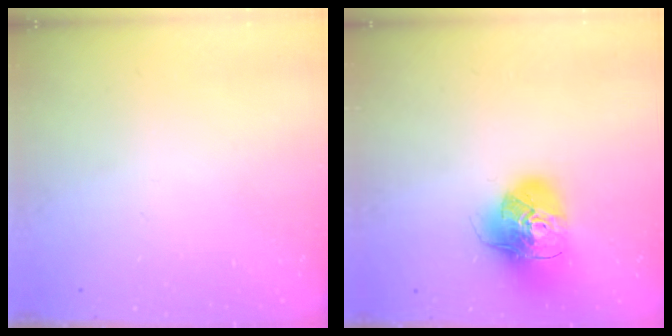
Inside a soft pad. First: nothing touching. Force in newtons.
{"total": 15.9, "press": 15.8, "slide": 2.3}